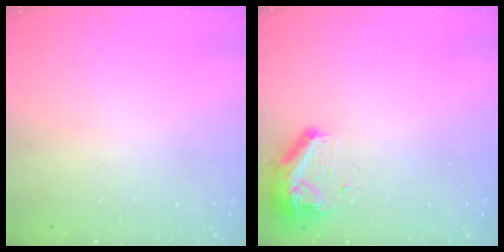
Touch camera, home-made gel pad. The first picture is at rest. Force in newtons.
{"total": 9.6, "press": 9.3, "slide": 2.5}